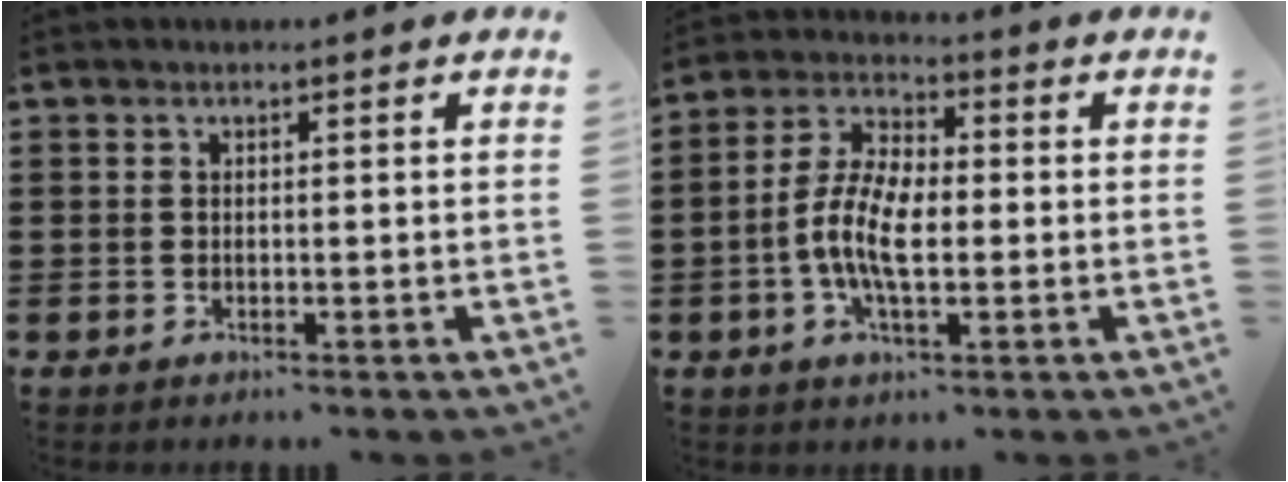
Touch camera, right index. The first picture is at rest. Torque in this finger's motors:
{"motor_torque": [2.14, 0.00, 0.80, 0.17]}